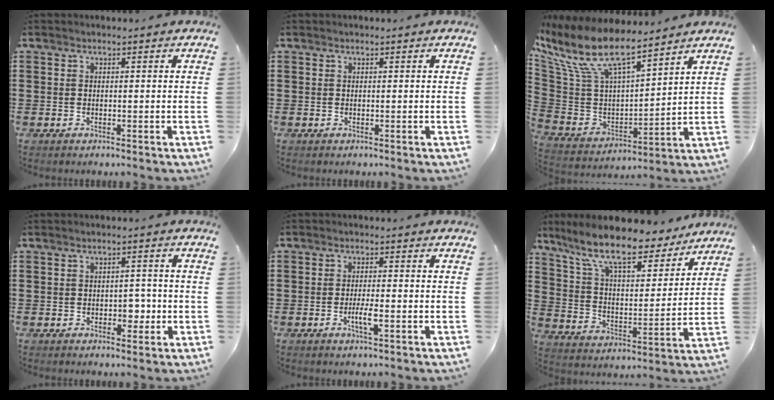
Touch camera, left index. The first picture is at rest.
{"total": 0.0}
{"total": 12.0, "force": [8.0, 3.6, 8.3], "torque": [-0.198, -0.047, 0.136]}
{"total": 3.3, "force": [-0.6, 2.0, 2.5], "torque": [-0.042, 0.001, -0.016]}
{"total": 3.2, "force": [-1.0, 0.5, 3.0], "torque": [-0.059, -0.002, -0.020]}
{"total": 12.2, "force": [10.2, 2.4, 6.3], "torque": [-0.162, -0.052, 0.177]}